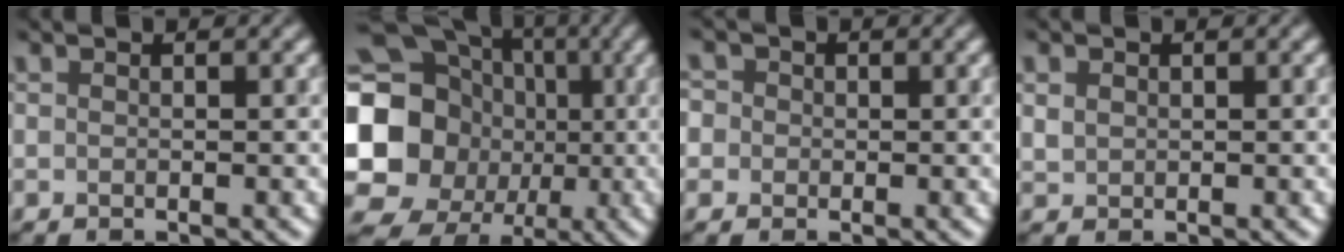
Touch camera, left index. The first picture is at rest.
{"total": 18.9, "force": [-1.2, 17.5, 7.1], "torque": [-0.173, 0.000, -0.048]}
{"total": 1.1, "force": [-0.1, 0.9, -0.6], "torque": [0.011, 0.013, -0.001]}
{"total": 0.7, "force": [0.1, -0.3, -0.7], "torque": [-0.009, 0.002, 0.029]}